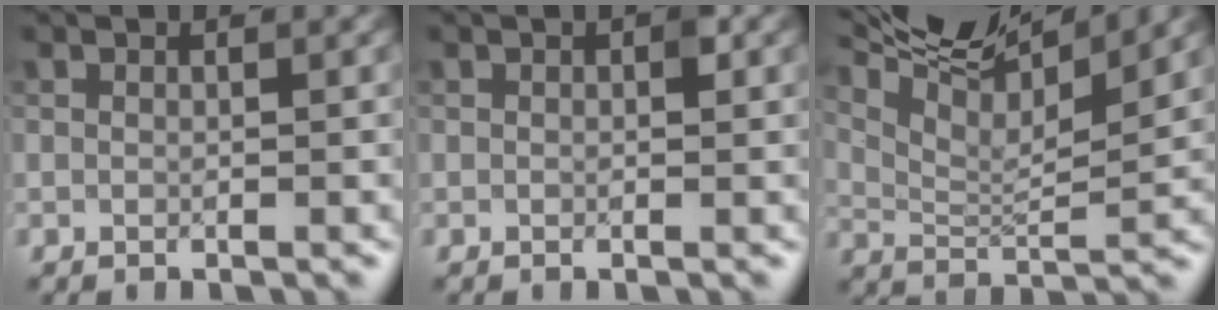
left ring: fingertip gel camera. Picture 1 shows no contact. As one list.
[{"total": 1.3, "force": [0.2, 0.5, 1.2], "torque": [-0.014, 0.000, 0.002]}, {"total": 12.5, "force": [9.0, 3.2, 8.0], "torque": [-0.152, 0.022, 0.140]}]